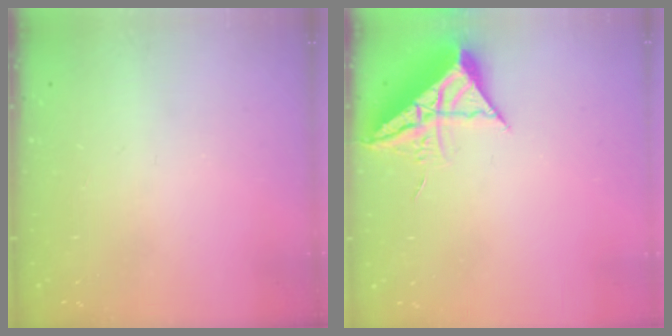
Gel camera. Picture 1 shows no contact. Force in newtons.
{"total": 10.0, "press": 9.9, "slide": 0.8}